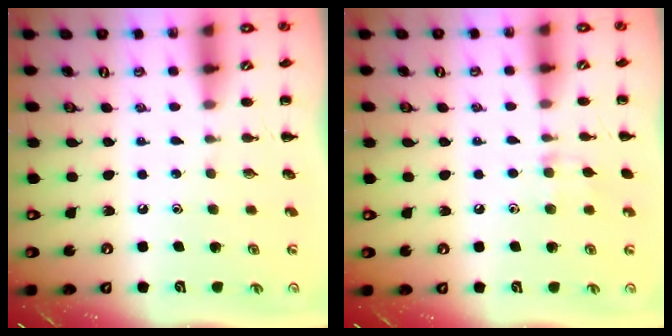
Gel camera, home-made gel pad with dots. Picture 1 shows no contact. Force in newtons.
{"total": 7.3, "press": 7.0, "slide": 2.0}